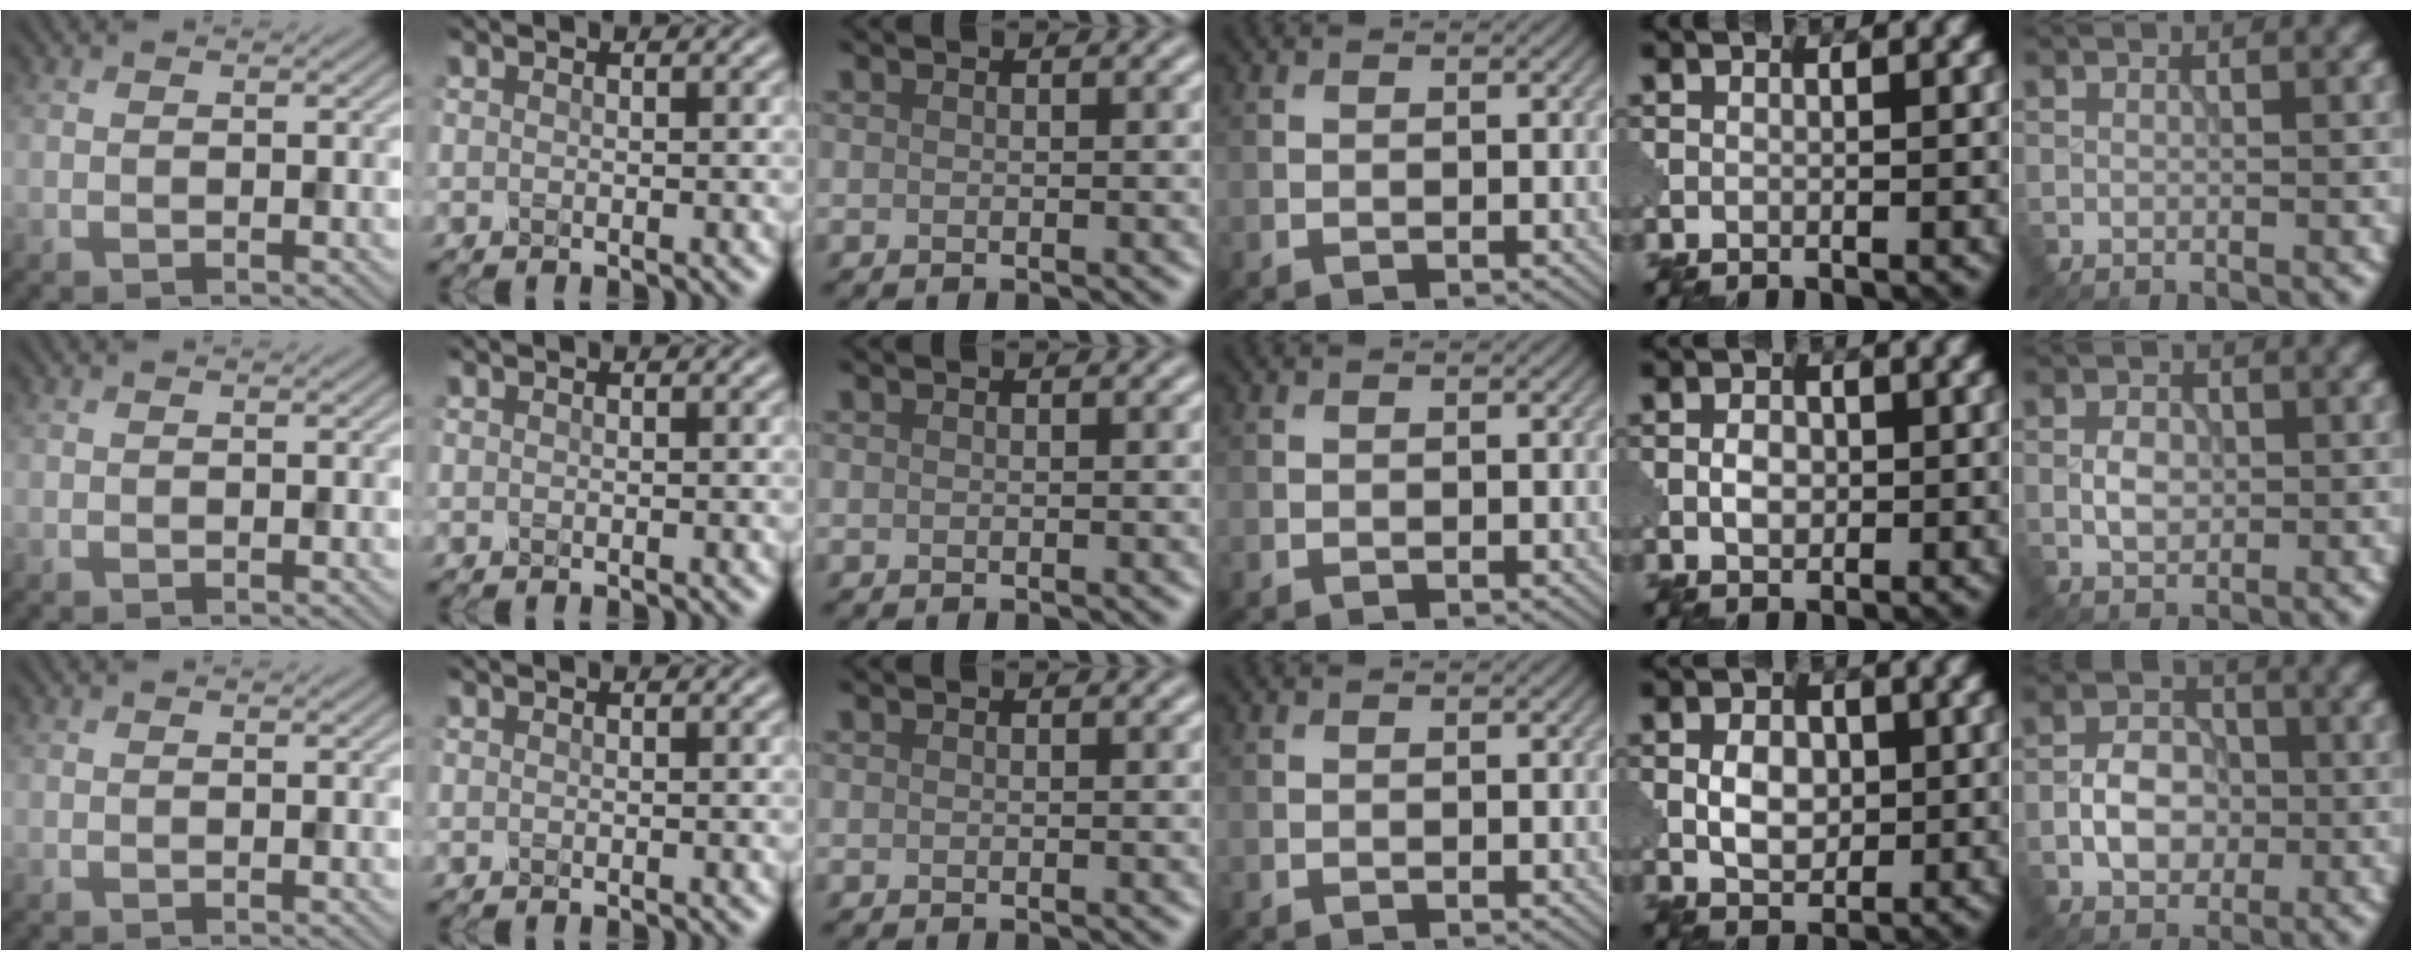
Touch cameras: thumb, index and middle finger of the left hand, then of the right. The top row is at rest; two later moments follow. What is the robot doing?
{"motion": "close", "object": "eyeshadow palette"}